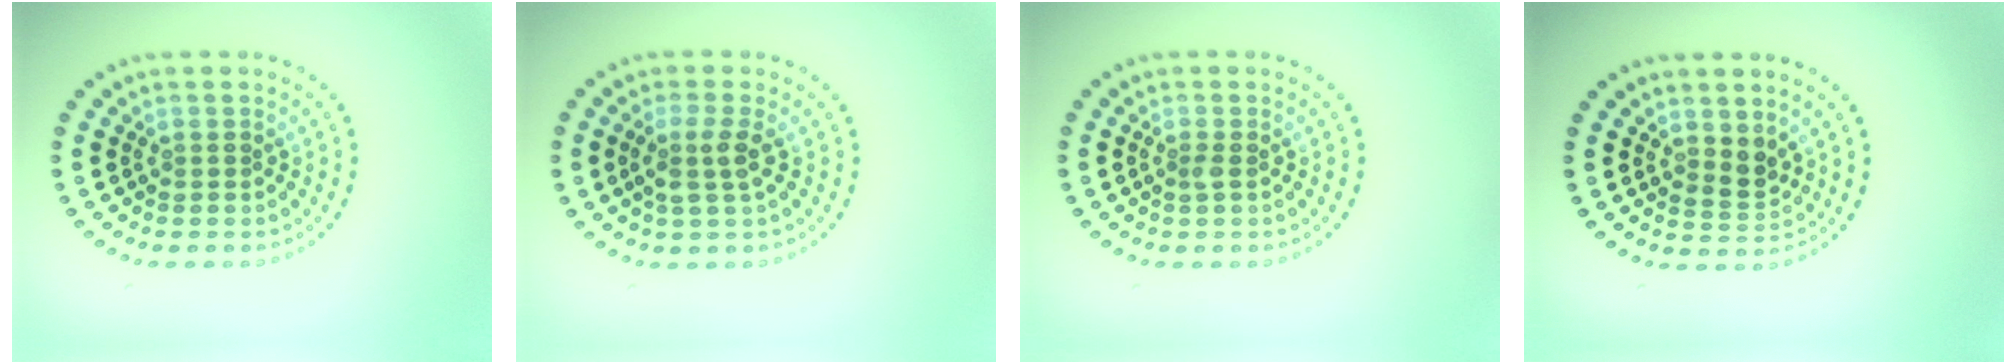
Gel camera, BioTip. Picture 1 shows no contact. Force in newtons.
{"total": 2.2, "press": 1.8, "slide": 1.2}
{"total": 0.7, "press": 0.6, "slide": 0.3}
{"total": 1.8, "press": 1.6, "slide": 0.9}